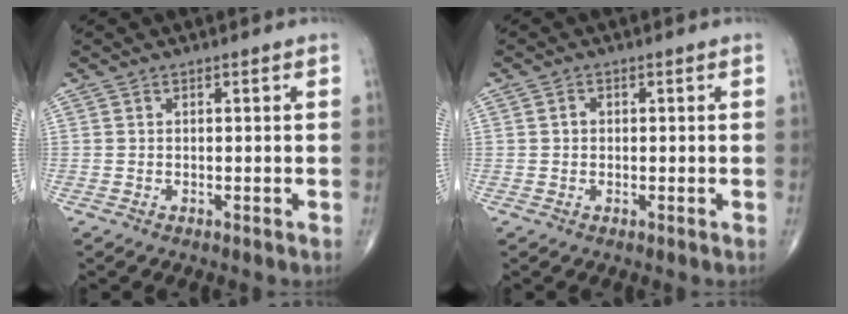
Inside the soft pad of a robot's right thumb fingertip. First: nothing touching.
{"total": 1.1, "force": [0.0, 0.9, 0.6], "torque": [-0.006, 0.002, -0.001]}